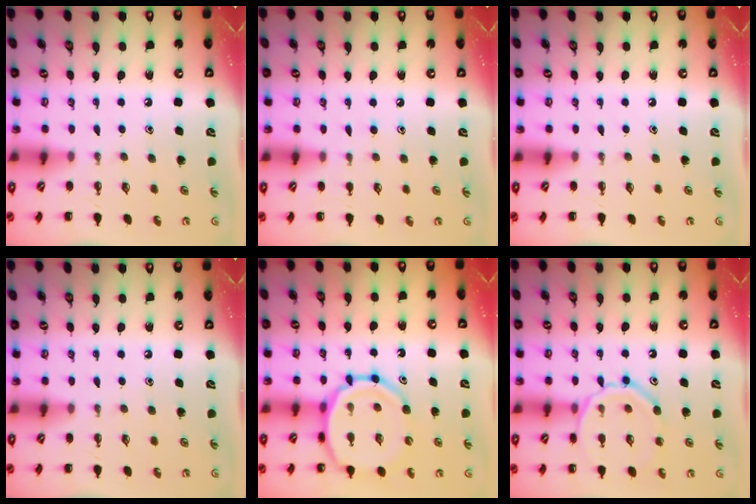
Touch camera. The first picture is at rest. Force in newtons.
{"total": 5.2, "press": 4.9, "slide": 1.7}
{"total": 0.0}
{"total": 0.0}
{"total": 13.0, "press": 12.6, "slide": 3.4}
{"total": 13.1, "press": 13.0, "slide": 1.4}